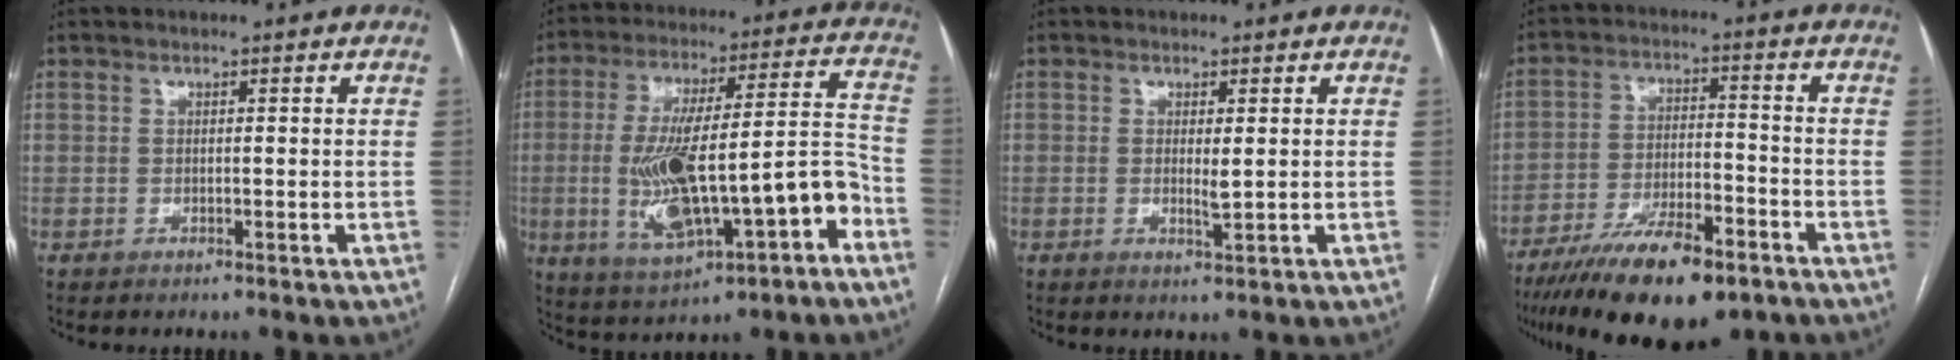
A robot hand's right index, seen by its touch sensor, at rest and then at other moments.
{"total": 18.8, "force": [-6.0, 4.8, 17.2], "torque": [-0.298, 0.026, -0.079]}
{"total": 1.9, "force": [0.2, 0.3, 1.8], "torque": [-0.033, -0.003, 0.006]}
{"total": 15.5, "force": [-10.7, 4.5, 10.3], "torque": [-0.177, -0.020, -0.182]}